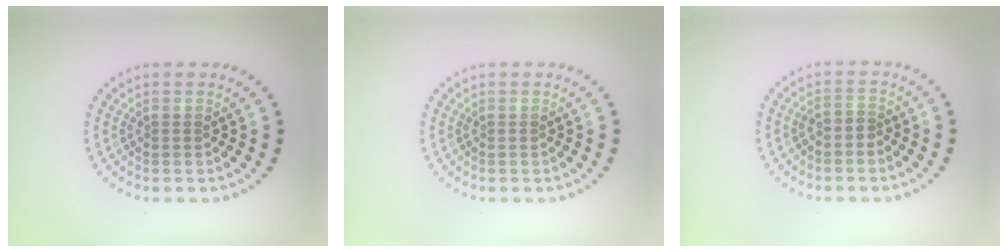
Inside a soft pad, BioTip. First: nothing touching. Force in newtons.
{"total": 0.0}
{"total": 0.7, "press": 0.5, "slide": 0.6}